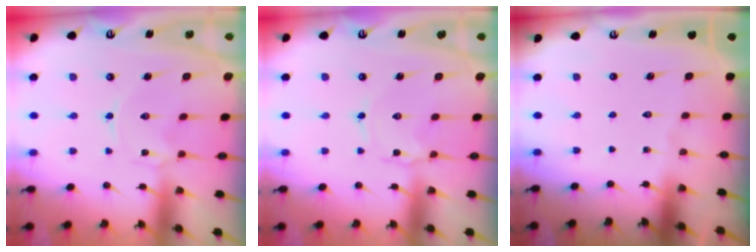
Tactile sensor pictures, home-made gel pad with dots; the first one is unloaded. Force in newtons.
{"total": 1.7, "press": 1.7, "slide": 0.2}
{"total": 0.0}